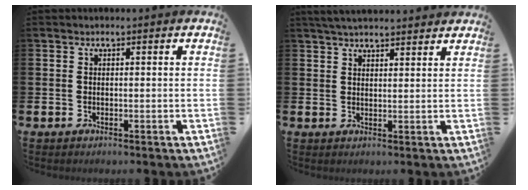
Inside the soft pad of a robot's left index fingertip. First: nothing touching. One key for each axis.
{"total": 3.5, "fx": 3.4, "fy": 0.4, "fz": 0.6, "tx": -0.015, "ty": -0.011, "tz": 0.063}